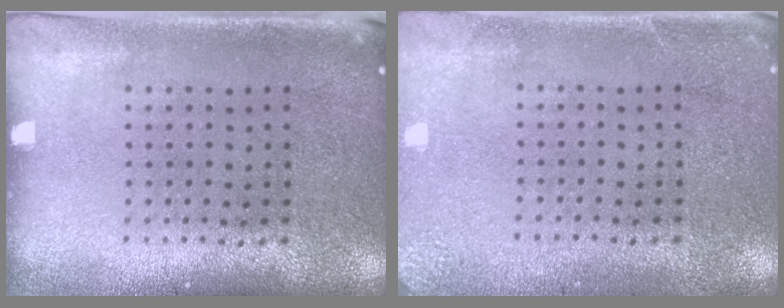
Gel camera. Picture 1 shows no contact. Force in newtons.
{"total": 2.5, "press": 2.4, "slide": 0.3}